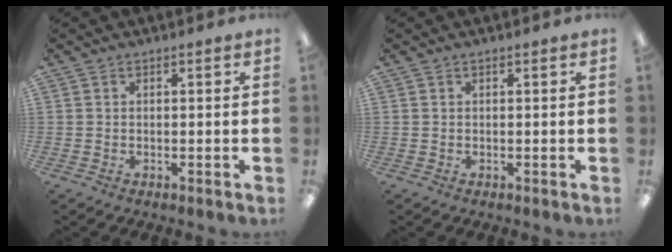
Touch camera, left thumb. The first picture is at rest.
{"total": 0.0}